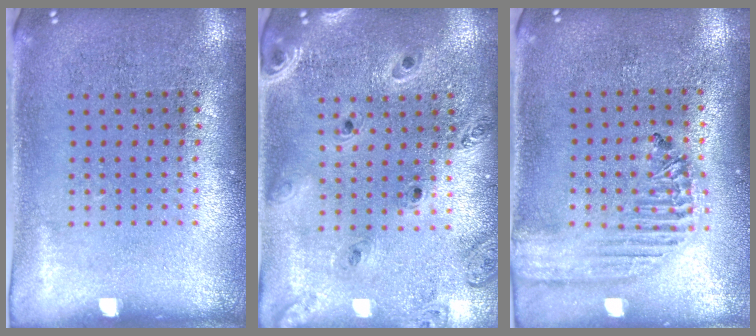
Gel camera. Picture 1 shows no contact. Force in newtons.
{"total": 1.4, "press": 1.4, "slide": 0.1}
{"total": 1.8, "press": 1.7, "slide": 0.6}